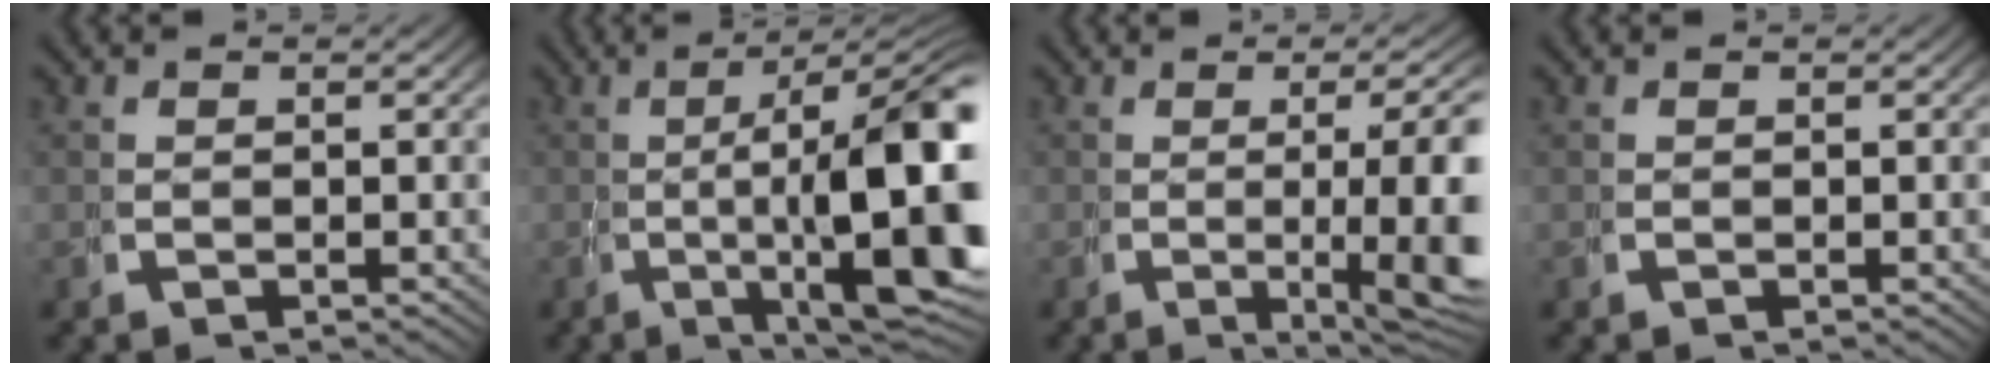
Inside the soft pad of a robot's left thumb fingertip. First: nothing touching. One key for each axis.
{"total": 16.0, "fx": -0.8, "fy": 6.4, "fz": 14.7, "tx": -0.197, "ty": -0.018, "tz": -0.007}
{"total": 9.3, "fx": -1.6, "fy": 2.8, "fz": 8.7, "tx": -0.115, "ty": -0.004, "tz": -0.024}
{"total": 0.0}